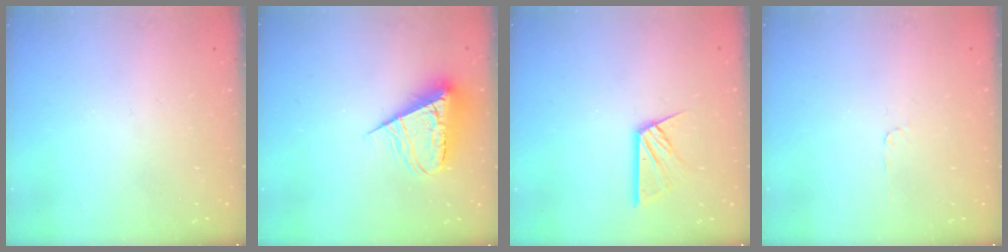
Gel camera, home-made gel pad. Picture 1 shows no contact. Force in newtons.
{"total": 11.8, "press": 11.8, "slide": 0.5}
{"total": 10.1, "press": 10.0, "slide": 1.0}
{"total": 2.7, "press": 2.6, "slide": 0.3}